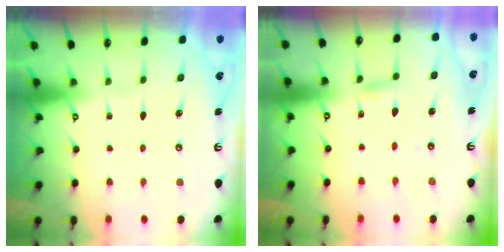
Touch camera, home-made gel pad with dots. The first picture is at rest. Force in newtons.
{"total": 2.7, "press": 2.7, "slide": 0.1}